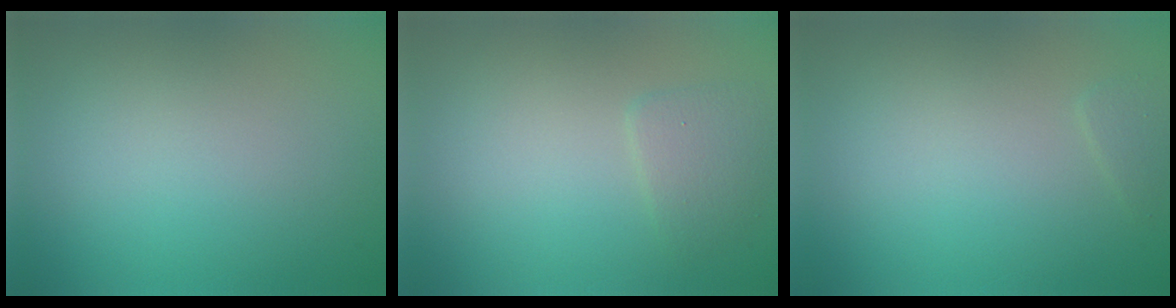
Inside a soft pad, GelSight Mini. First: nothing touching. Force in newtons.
{"total": 1.7, "press": 1.7, "slide": 0.0}
{"total": 0.7, "press": 0.7, "slide": 0.1}